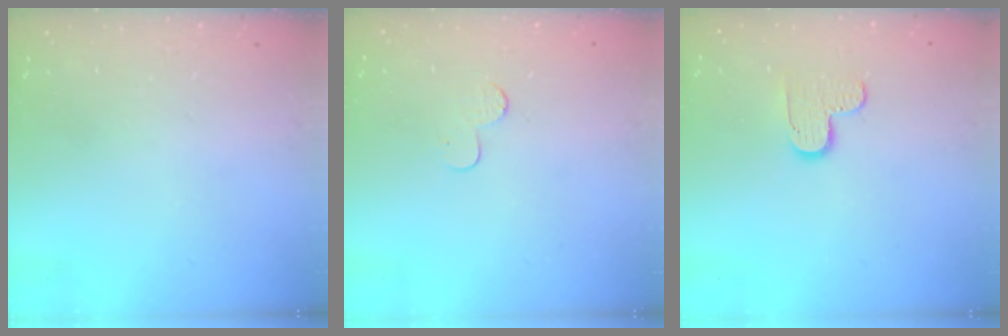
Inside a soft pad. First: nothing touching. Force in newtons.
{"total": 4.4, "press": 4.4, "slide": 0.4}
{"total": 6.6, "press": 6.5, "slide": 0.4}